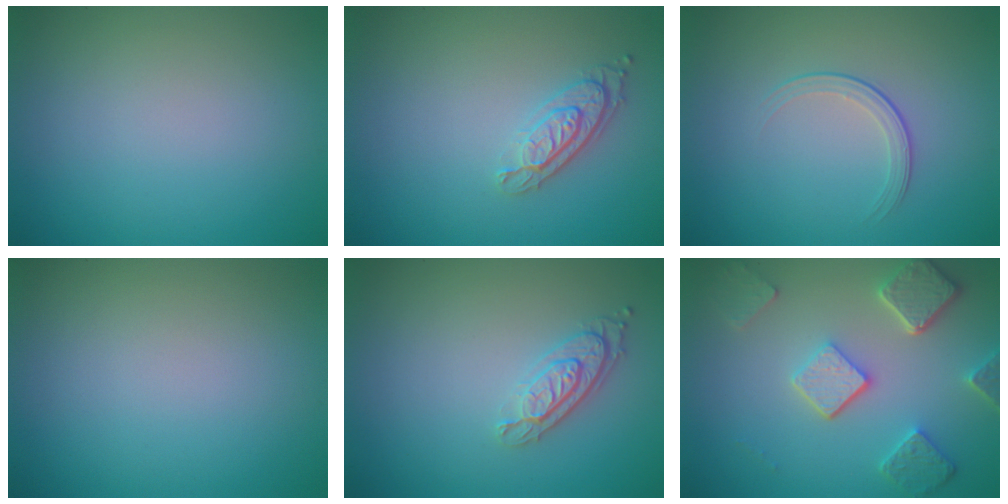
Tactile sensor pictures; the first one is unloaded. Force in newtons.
{"total": 2.4, "press": 1.9, "slide": 1.4}
{"total": 1.7, "press": 0.9, "slide": 1.4}
{"total": 0.0}
{"total": 2.4, "press": 1.9, "slide": 1.4}
{"total": 5.2, "press": 4.0, "slide": 3.3}